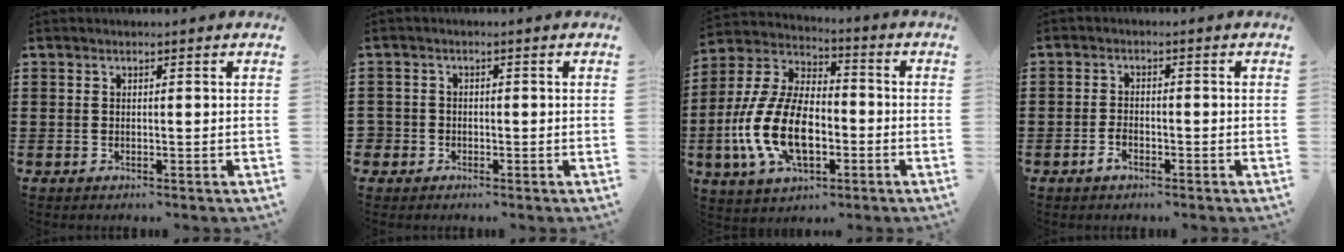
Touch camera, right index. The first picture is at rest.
{"total": 1.6, "force": [-0.9, 1.3, 0.2], "torque": [-0.010, -0.001, -0.020]}
{"total": 14.3, "force": [-3.9, 7.7, 11.4], "torque": [-0.279, -0.007, -0.080]}
{"total": 2.3, "force": [-1.4, 1.1, 1.4], "torque": [-0.035, -0.001, -0.029]}